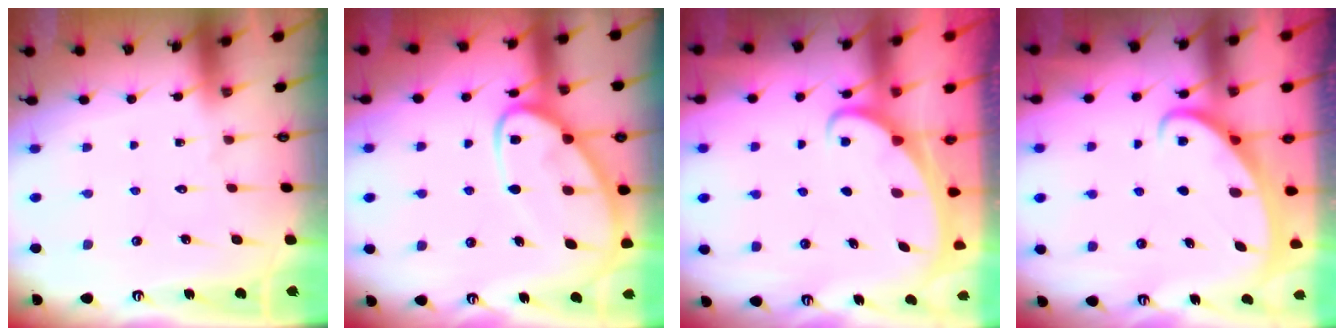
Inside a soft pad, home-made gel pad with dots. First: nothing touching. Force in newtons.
{"total": 12.9, "press": 12.9, "slide": 0.9}
{"total": 1.9, "press": 1.9, "slide": 0.3}
{"total": 2.4, "press": 2.4, "slide": 0.4}